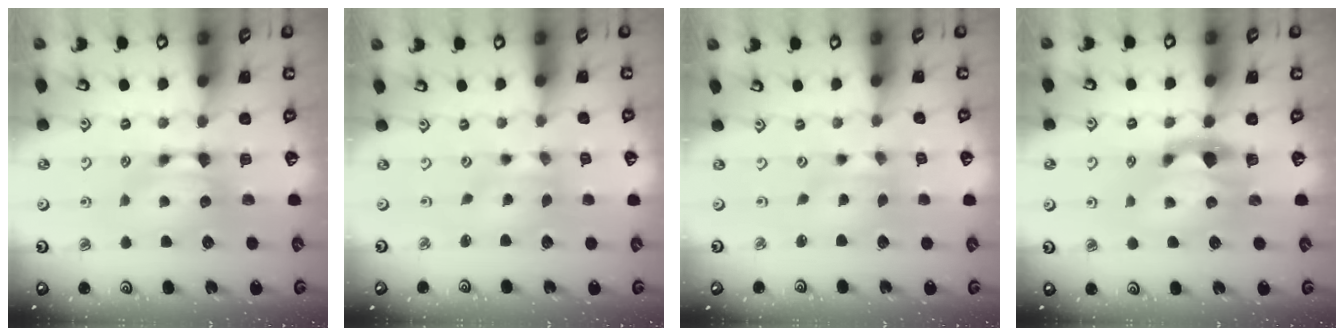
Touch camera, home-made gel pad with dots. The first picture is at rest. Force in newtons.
{"total": 1.5, "press": 1.0, "slide": 1.1}
{"total": 1.2, "press": 0.3, "slide": 1.1}
{"total": 2.9, "press": 2.5, "slide": 1.5}